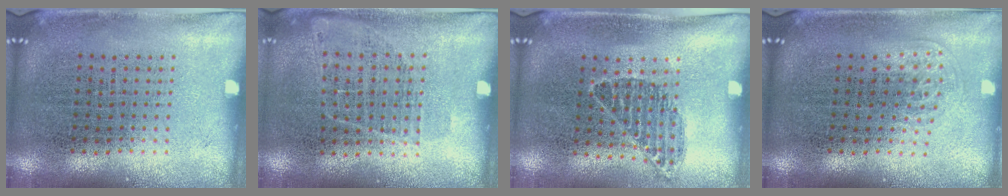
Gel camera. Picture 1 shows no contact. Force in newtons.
{"total": 0.9, "press": 0.7, "slide": 0.4}
{"total": 0.8, "press": 0.7, "slide": 0.4}
{"total": 0.9, "press": 0.6, "slide": 0.7}